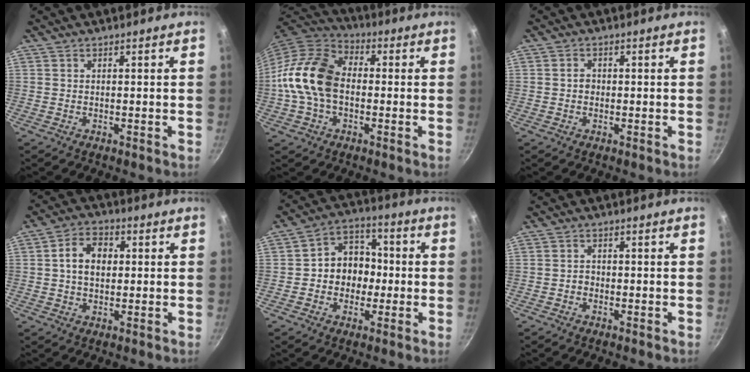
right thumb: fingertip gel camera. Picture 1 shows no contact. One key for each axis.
{"total": 15.3, "fx": -0.9, "fy": 10.7, "fz": 10.9, "tx": -0.182, "ty": 0.033, "tz": -0.034}
{"total": 1.7, "fx": -0.1, "fy": 1.5, "fz": 0.9, "tx": -0.011, "ty": 0.007, "tz": -0.004}
{"total": 7.5, "fx": 0.9, "fy": 5.5, "fz": 5.1, "tx": -0.070, "ty": 0.013, "tz": 0.006}
{"total": 10.1, "fx": -0.9, "fy": 8.6, "fz": 5.2, "tx": -0.027, "ty": 0.030, "tz": -0.030}
{"total": 1.3, "fx": -0.6, "fy": 1.0, "fz": 0.4, "tx": -0.003, "ty": 0.006, "tz": -0.012}